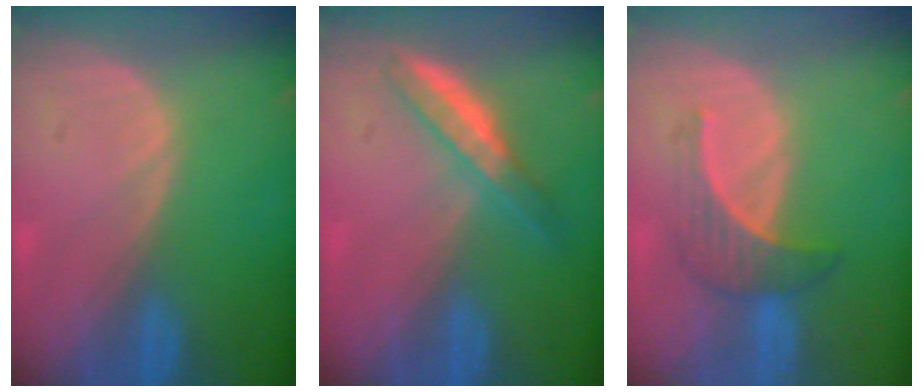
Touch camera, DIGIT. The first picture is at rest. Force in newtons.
{"total": 5.3, "press": 4.7, "slide": 2.4}
{"total": 4.5, "press": 4.4, "slide": 0.8}